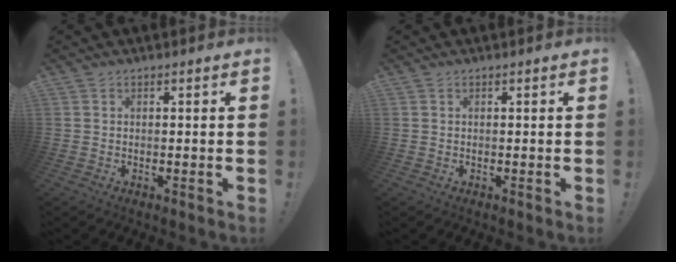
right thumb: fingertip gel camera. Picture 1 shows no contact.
{"total": 0.0}